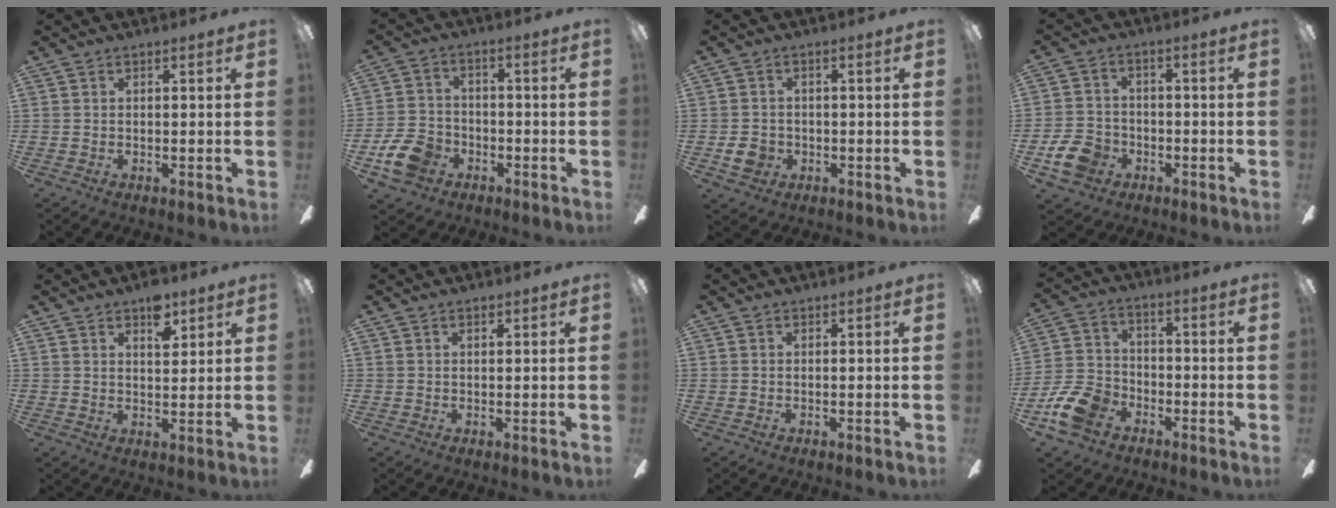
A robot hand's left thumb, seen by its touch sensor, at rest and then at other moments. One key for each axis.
{"total": 9.9, "fx": -4.8, "fy": 7.2, "fz": 4.7, "tx": -0.122, "ty": 0.029, "tz": -0.089}
{"total": 4.3, "fx": -1.3, "fy": 3.6, "fz": 1.9, "tx": -0.037, "ty": 0.001, "tz": -0.026}
{"total": 8.7, "fx": -3.9, "fy": 6.6, "fz": 4.2, "tx": -0.109, "ty": 0.023, "tz": -0.073}
{"total": 6.5, "fx": 4.4, "fy": 3.0, "fz": 3.7, "tx": -0.034, "ty": -0.022, "tz": 0.071}
{"total": 1.0, "fx": 0.7, "fy": 0.4, "fz": 0.6, "tx": -0.007, "ty": -0.003, "tz": 0.010}
{"total": 0.0}
{"total": 11.9, "fx": -6.5, "fy": 7.9, "fz": 6.1, "tx": -0.147, "ty": 0.039, "tz": -0.123}